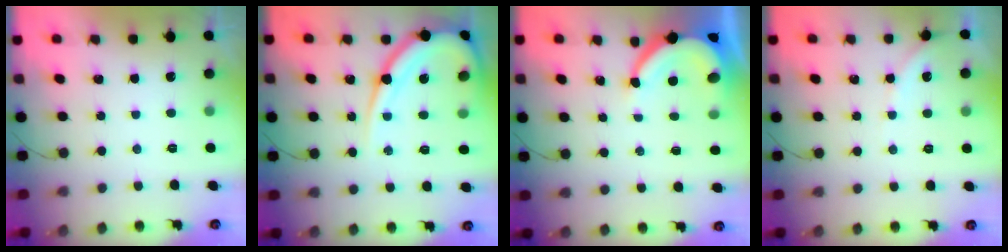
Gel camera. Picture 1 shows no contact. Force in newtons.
{"total": 13.5, "press": 13.4, "slide": 1.6}
{"total": 6.9, "press": 6.9, "slide": 0.8}
{"total": 3.3, "press": 3.2, "slide": 0.6}